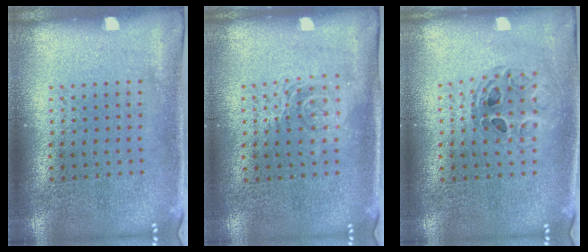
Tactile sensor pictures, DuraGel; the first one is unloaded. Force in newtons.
{"total": 1.3, "press": 1.2, "slide": 0.5}
{"total": 0.8, "press": 0.8, "slide": 0.1}